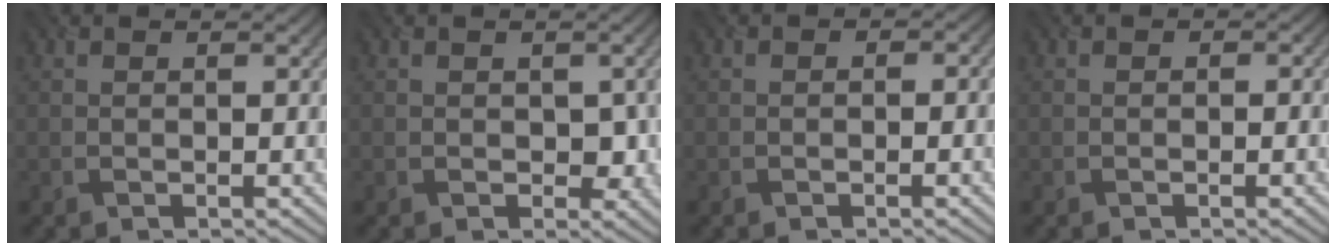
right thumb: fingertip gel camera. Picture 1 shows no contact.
{"total": 2.5, "force": [-0.3, 2.0, 1.5], "torque": [-0.026, -0.009, -0.005]}
{"total": 0.9, "force": [-0.4, 0.7, 0.2], "torque": [-0.001, -0.004, -0.009]}
{"total": 0.5, "force": [-0.2, 0.5, 0.1], "torque": [0.001, -0.005, -0.005]}